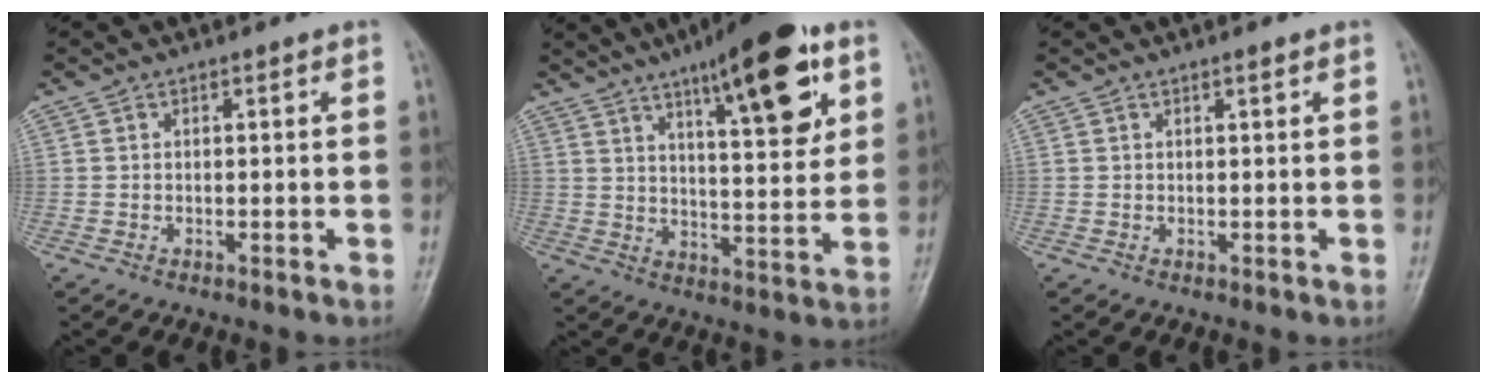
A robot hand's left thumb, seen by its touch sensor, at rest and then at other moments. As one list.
[{"total": 18.1, "force": [9.1, 5.3, 14.8], "torque": [-0.190, -0.032, 0.136]}, {"total": 0.8, "force": [0.5, 0.1, 0.6], "torque": [-0.008, -0.001, 0.008]}]